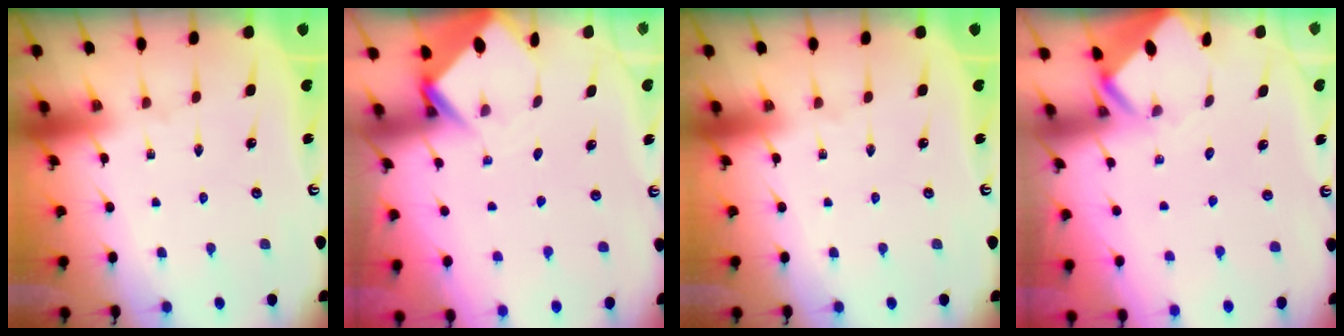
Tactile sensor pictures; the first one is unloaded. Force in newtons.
{"total": 3.6, "press": 3.6, "slide": 0.2}
{"total": 0.0}
{"total": 3.1, "press": 3.1, "slide": 0.1}